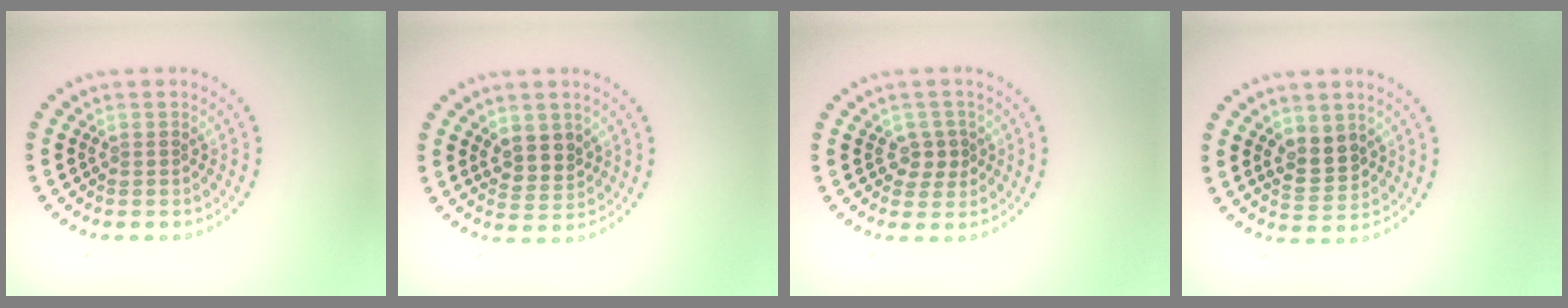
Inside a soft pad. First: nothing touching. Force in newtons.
{"total": 2.5, "press": 2.3, "slide": 1.0}
{"total": 1.9, "press": 1.7, "slide": 0.7}
{"total": 2.7, "press": 2.5, "slide": 0.9}